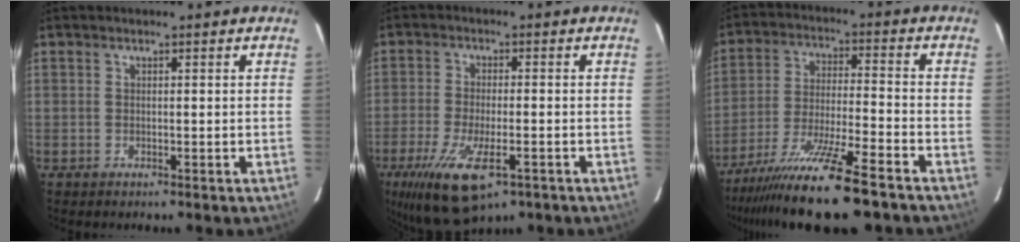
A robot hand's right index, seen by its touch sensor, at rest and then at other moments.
{"total": 11.3, "force": [-6.1, 3.6, 8.9], "torque": [-0.165, -0.025, -0.096]}
{"total": 15.0, "force": [-11.5, 0.1, 9.5], "torque": [-0.183, -0.040, -0.198]}